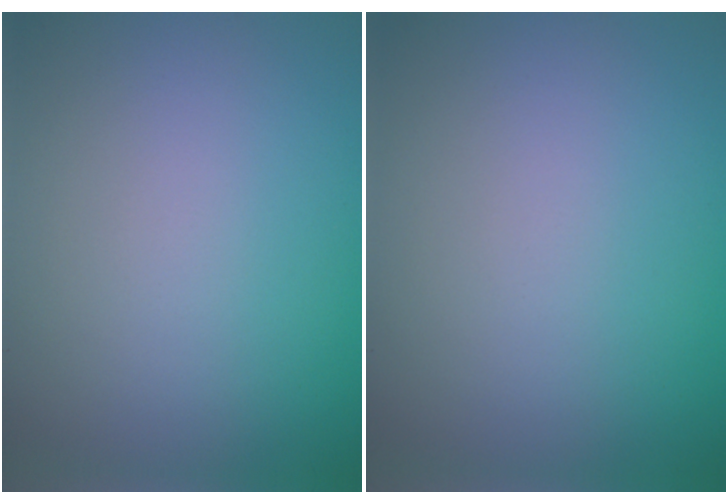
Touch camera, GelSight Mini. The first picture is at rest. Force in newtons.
{"total": 0.0}